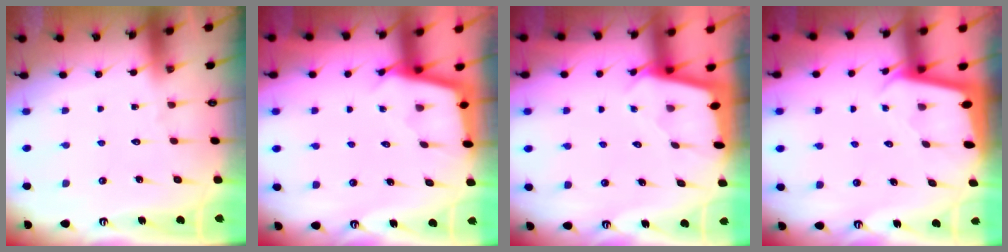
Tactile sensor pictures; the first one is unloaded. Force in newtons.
{"total": 2.4, "press": 2.4, "slide": 0.2}
{"total": 1.7, "press": 1.6, "slide": 0.1}
{"total": 2.0, "press": 2.0, "slide": 0.1}